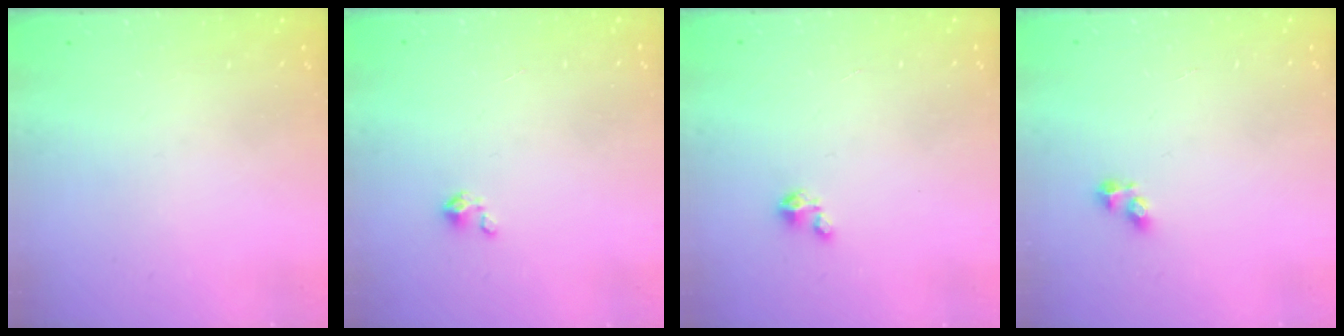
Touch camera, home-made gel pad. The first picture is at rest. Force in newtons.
{"total": 0.0}
{"total": 1.8, "press": 1.8, "slide": 0.1}
{"total": 2.6, "press": 2.6, "slide": 0.2}